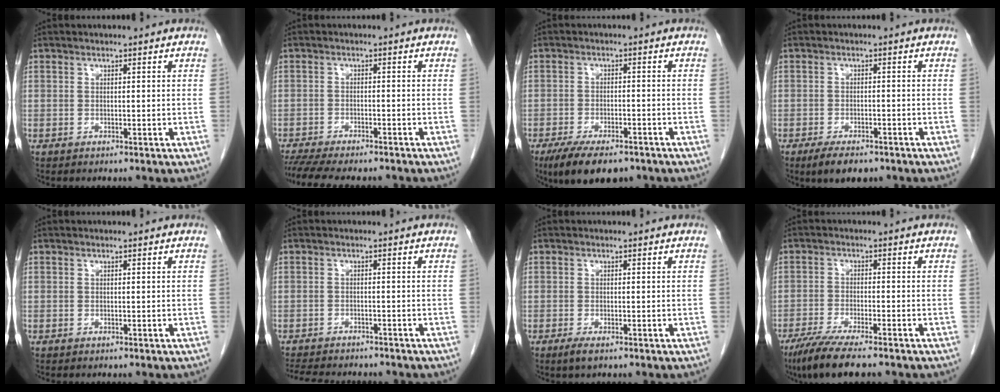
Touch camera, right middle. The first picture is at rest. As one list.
[{"total": 12.1, "force": [-10.6, 2.3, 5.4], "torque": [-0.090, -0.014, -0.150]}, {"total": 9.7, "force": [-7.2, 3.5, 5.5], "torque": [-0.088, -0.011, -0.112]}, {"total": 5.1, "force": [-3.7, 1.9, 3.0], "torque": [-0.052, -0.007, -0.056]}, {"total": 0.0}, {"total": 9.8, "force": [-8.8, 2.4, 3.6], "torque": [-0.067, -0.009, -0.122]}, {"total": 1.6, "force": [-1.0, 0.4, 1.3], "torque": [-0.028, -0.004, -0.016]}, {"total": 8.7, "force": [-6.8, 0.8, 5.4], "torque": [-0.089, -0.021, -0.111]}]